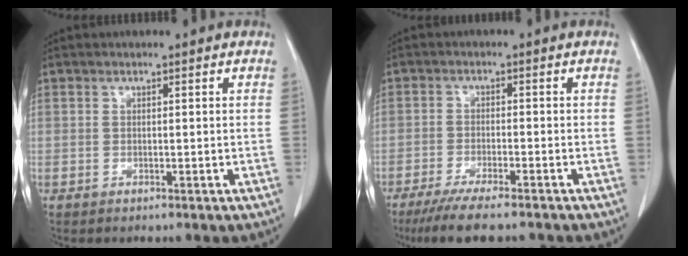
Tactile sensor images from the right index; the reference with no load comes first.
{"total": 9.5, "force": [-7.8, 1.0, 5.3], "torque": [-0.081, -0.021, -0.122]}